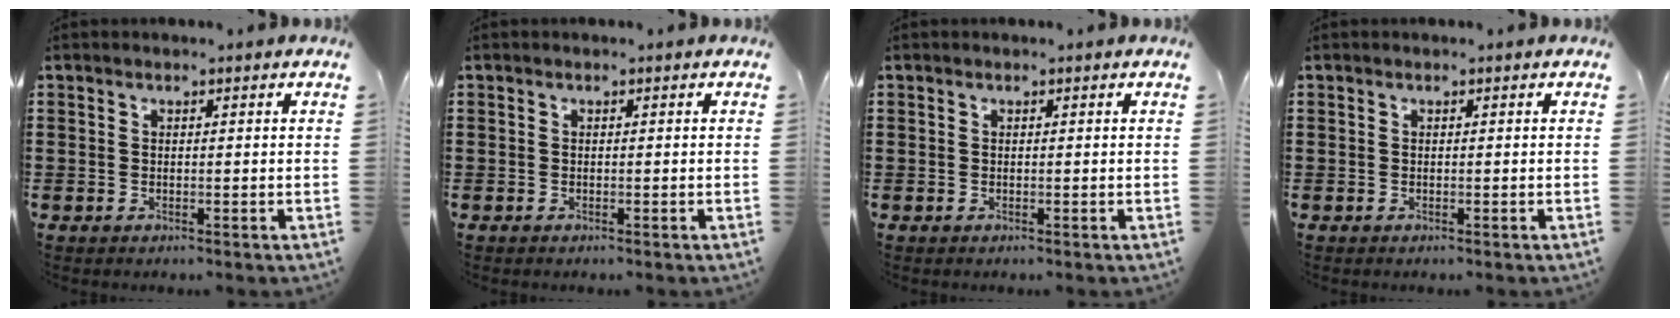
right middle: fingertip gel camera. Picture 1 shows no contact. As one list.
[{"total": 0.0}, {"total": 0.0}, {"total": 0.0}]